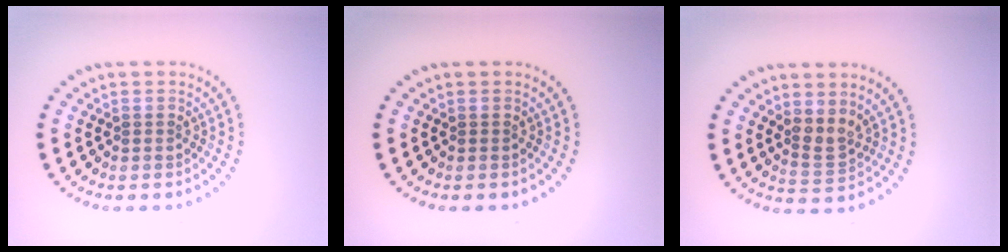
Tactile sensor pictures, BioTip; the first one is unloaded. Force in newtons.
{"total": 0.0}
{"total": 1.9, "press": 1.5, "slide": 1.2}